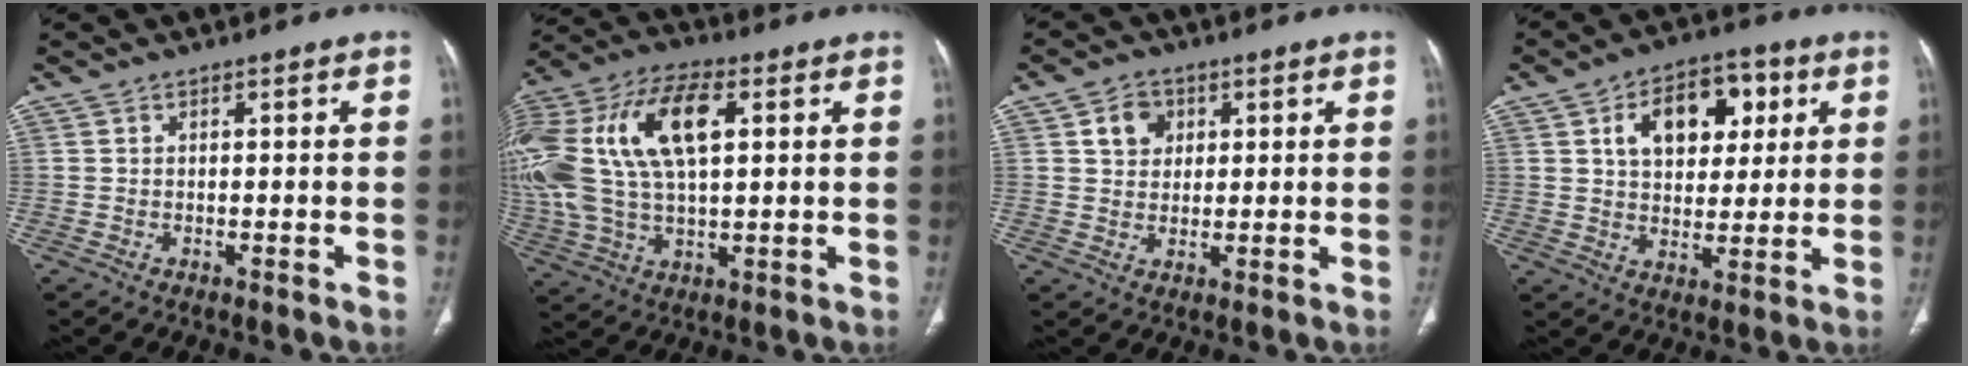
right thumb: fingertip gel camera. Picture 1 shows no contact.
{"total": 25.9, "force": [6.0, 13.4, 21.3], "torque": [-0.494, 0.030, 0.110]}
{"total": 4.2, "force": [1.4, 3.3, 2.0], "torque": [-0.018, -0.001, 0.025]}
{"total": 13.7, "force": [4.6, 8.8, 9.5], "torque": [-0.101, 0.002, 0.072]}